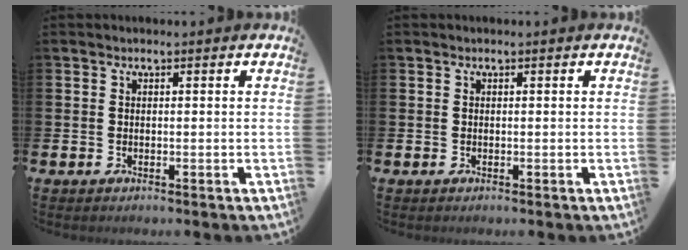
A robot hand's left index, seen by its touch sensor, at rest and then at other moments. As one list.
[{"total": 0.0}]